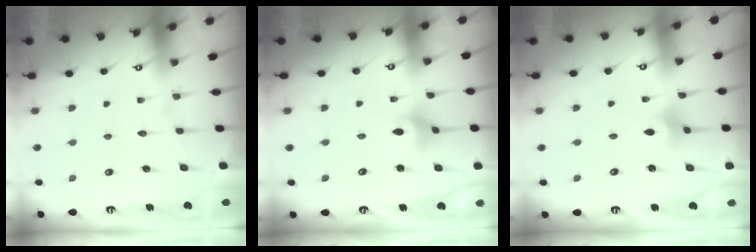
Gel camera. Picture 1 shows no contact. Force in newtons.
{"total": 3.5, "press": 3.4, "slide": 0.4}
{"total": 2.8, "press": 2.7, "slide": 0.6}